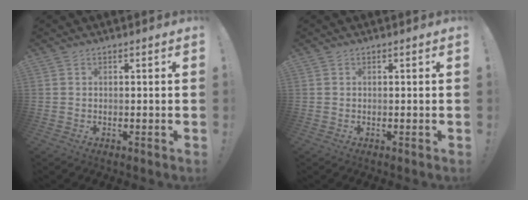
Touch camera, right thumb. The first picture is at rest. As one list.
[{"total": 0.0}]